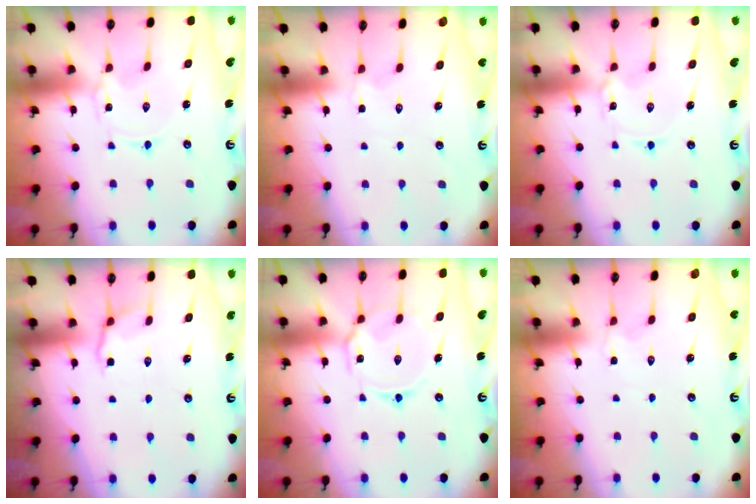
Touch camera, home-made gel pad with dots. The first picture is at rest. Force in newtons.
{"total": 1.6, "press": 1.6, "slide": 0.4}
{"total": 0.9, "press": 0.9, "slide": 0.1}
{"total": 3.5, "press": 3.0, "slide": 1.8}
{"total": 7.4, "press": 7.4, "slide": 0.6}
{"total": 1.6, "press": 1.6, "slide": 0.4}